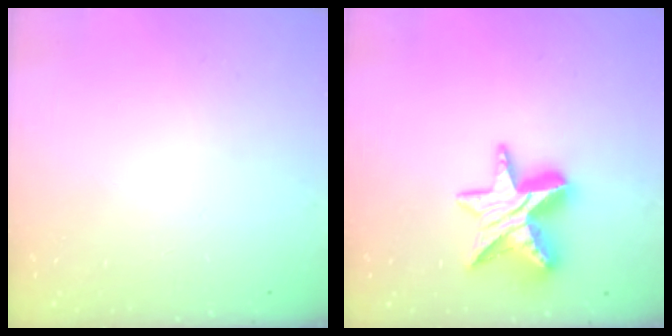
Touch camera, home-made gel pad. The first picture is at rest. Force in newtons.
{"total": 14.6, "press": 14.6, "slide": 1.3}